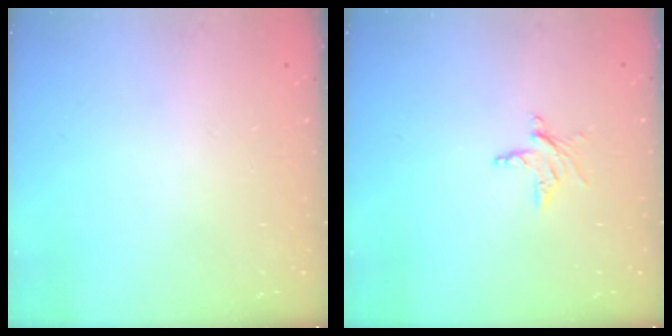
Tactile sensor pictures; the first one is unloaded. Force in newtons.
{"total": 4.0, "press": 4.0, "slide": 0.3}